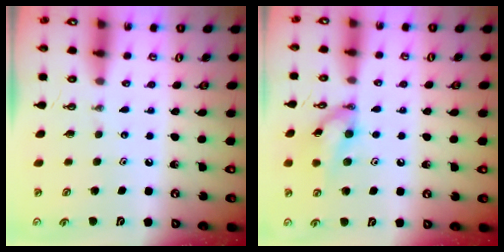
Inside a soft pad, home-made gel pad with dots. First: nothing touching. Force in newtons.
{"total": 12.0, "press": 12.0, "slide": 0.7}